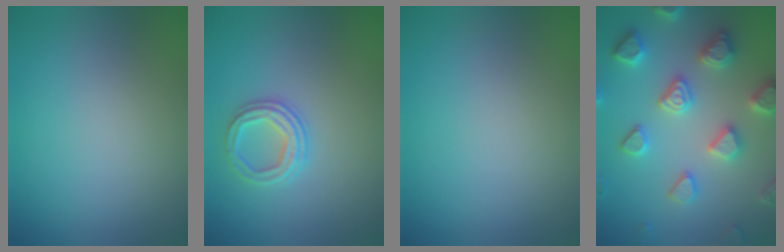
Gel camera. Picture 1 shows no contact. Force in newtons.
{"total": 2.7, "press": 2.4, "slide": 1.2}
{"total": 0.0}
{"total": 5.0, "press": 4.8, "slide": 1.2}